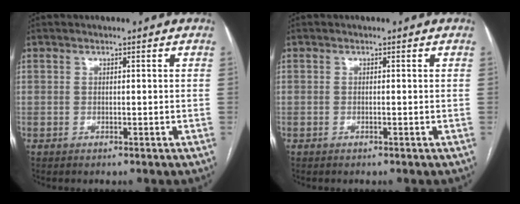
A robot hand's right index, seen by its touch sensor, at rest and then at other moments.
{"total": 0.0}